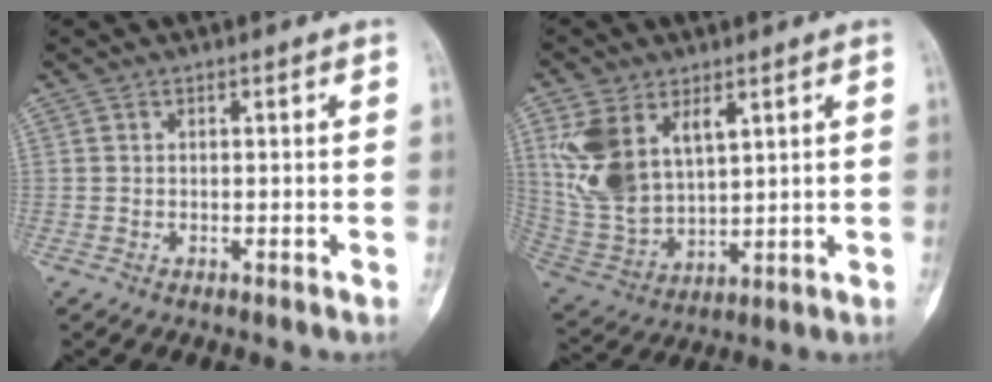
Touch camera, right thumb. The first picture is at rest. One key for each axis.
{"total": 14.1, "fx": 5.6, "fy": 8.5, "fz": 9.7, "tx": -0.185, "ty": -0.015, "tz": 0.133}